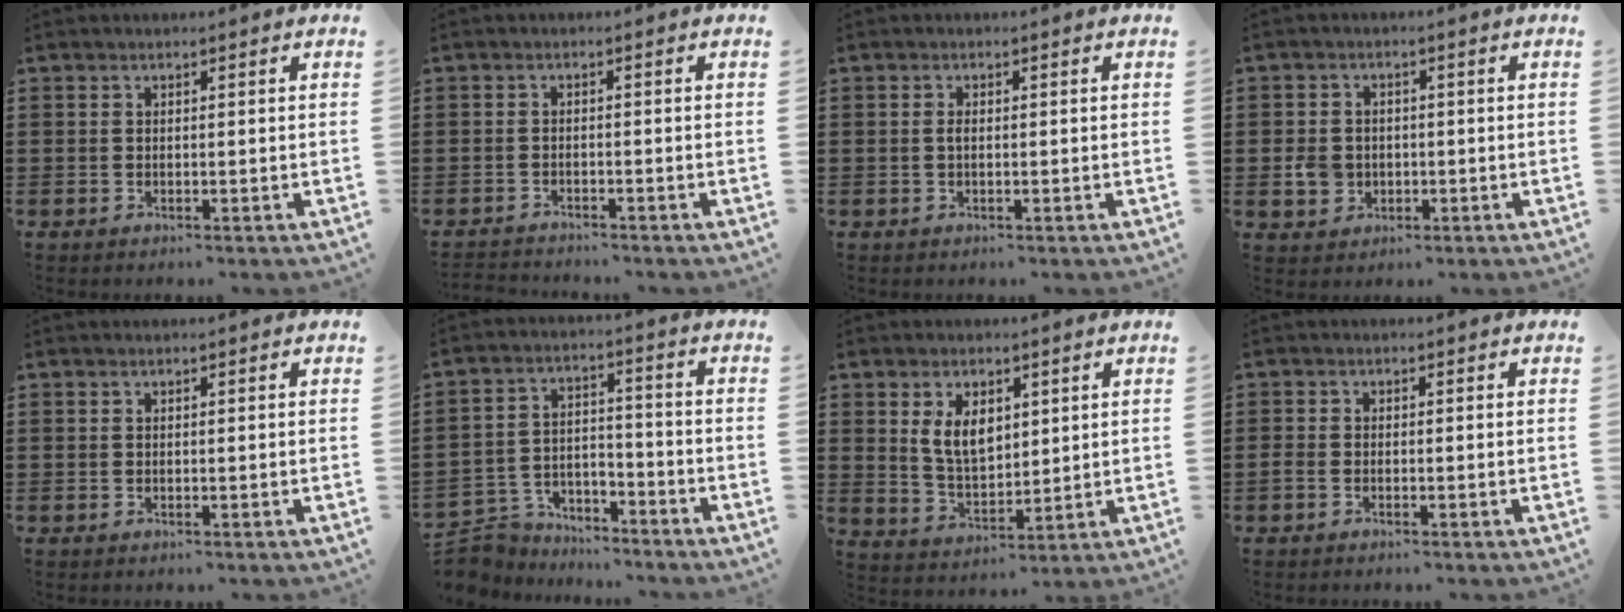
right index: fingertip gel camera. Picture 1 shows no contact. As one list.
[{"total": 1.5, "force": [-1.5, 0.0, -0.1], "torque": [-0.004, -0.001, -0.032]}, {"total": 0.9, "force": [-0.2, 0.3, 0.9], "torque": [-0.025, -0.004, -0.005]}, {"total": 3.9, "force": [-0.7, 3.4, 1.9], "torque": [-0.049, 0.005, -0.016]}, {"total": 0.0}, {"total": 5.6, "force": [-5.4, 1.7, 0.2], "torque": [-0.026, 0.006, -0.114]}, {"total": 6.4, "force": [2.2, 3.7, 4.7], "torque": [-0.096, 0.008, 0.038]}, {"total": 0.7, "force": [-0.7, 0.2, 0.2], "torque": [-0.006, -0.001, -0.014]}]